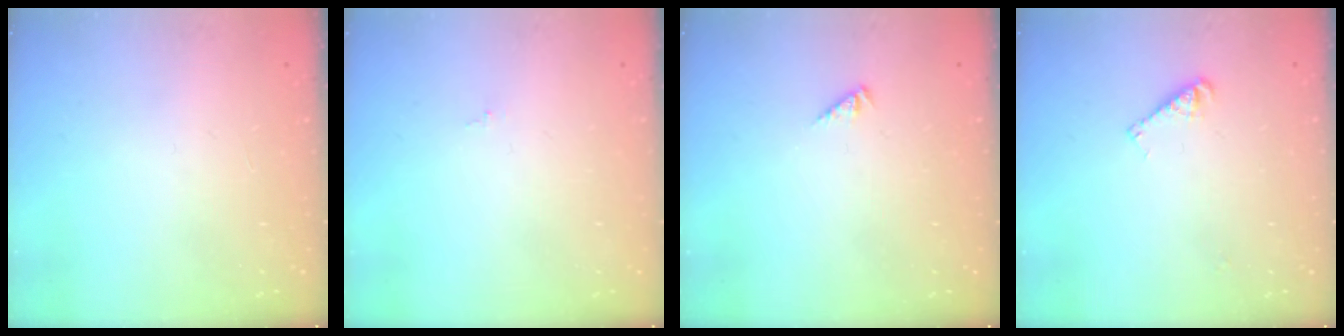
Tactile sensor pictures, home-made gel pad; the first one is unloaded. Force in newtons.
{"total": 0.0}
{"total": 1.0, "press": 1.0, "slide": 0.3}
{"total": 4.2, "press": 4.2, "slide": 0.4}